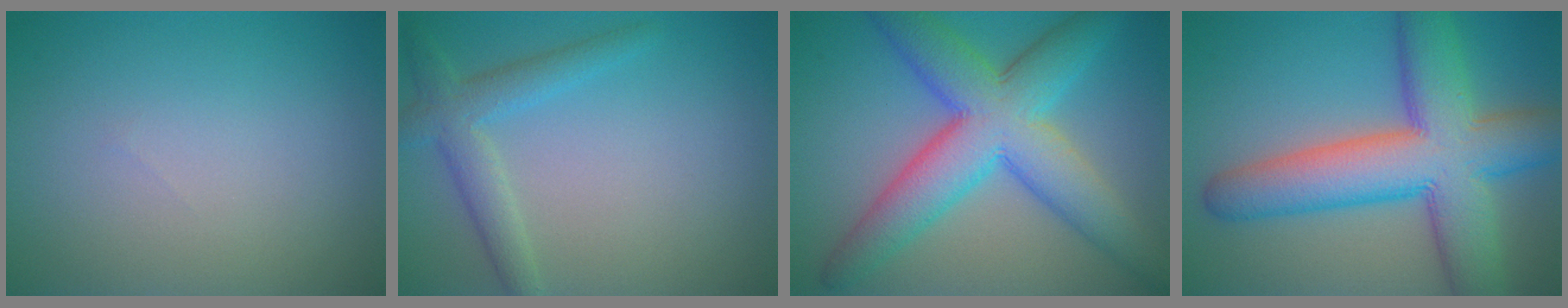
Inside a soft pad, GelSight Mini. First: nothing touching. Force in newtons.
{"total": 3.2, "press": 3.2, "slide": 0.1}
{"total": 9.5, "press": 9.5, "slide": 0.2}
{"total": 11.4, "press": 11.4, "slide": 0.6}